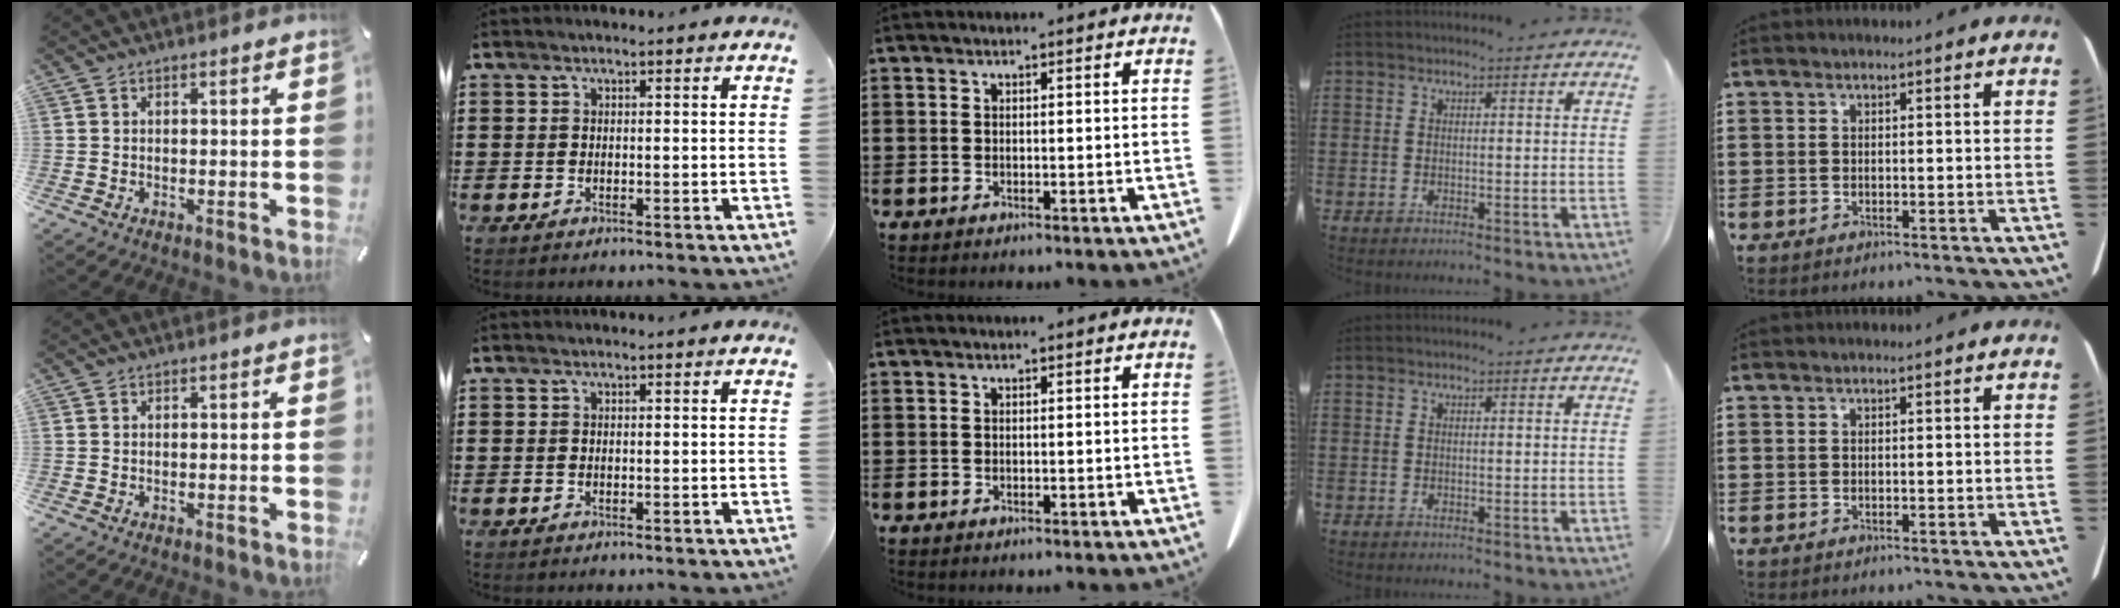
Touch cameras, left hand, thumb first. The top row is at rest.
{}